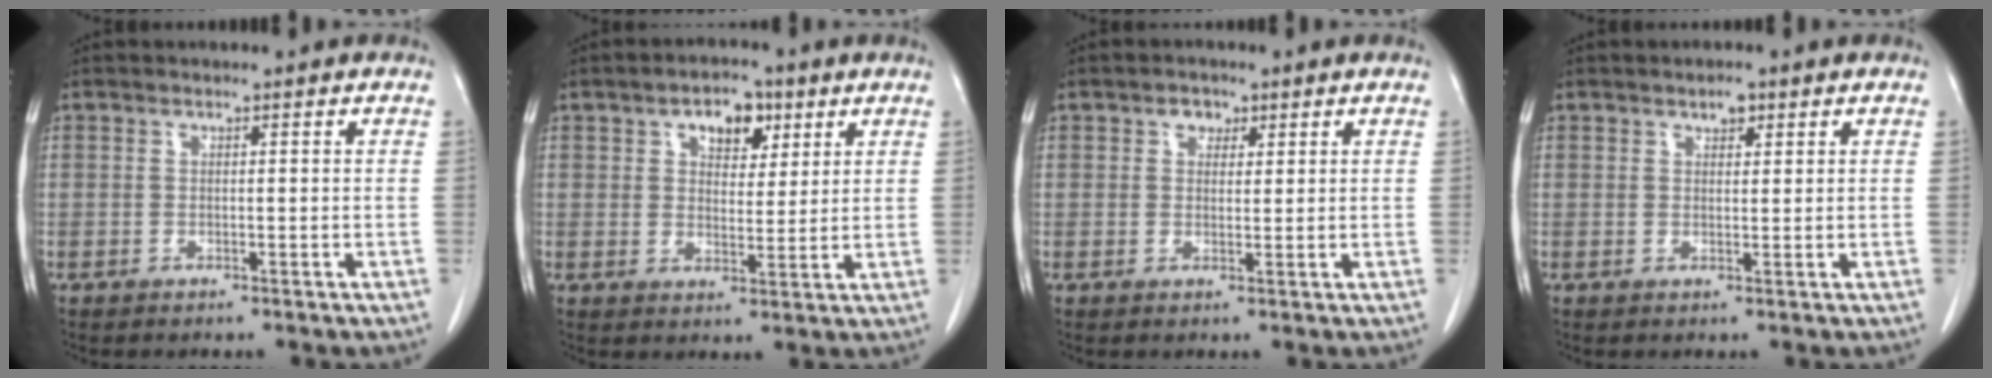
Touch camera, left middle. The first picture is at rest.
{"total": 5.9, "force": [3.0, 3.5, 3.7], "torque": [-0.050, 0.015, 0.046]}
{"total": 2.3, "force": [1.2, 1.6, 1.0], "torque": [-0.015, 0.005, 0.019]}
{"total": 1.7, "force": [1.1, 0.8, 1.0], "torque": [-0.015, 0.001, 0.017]}